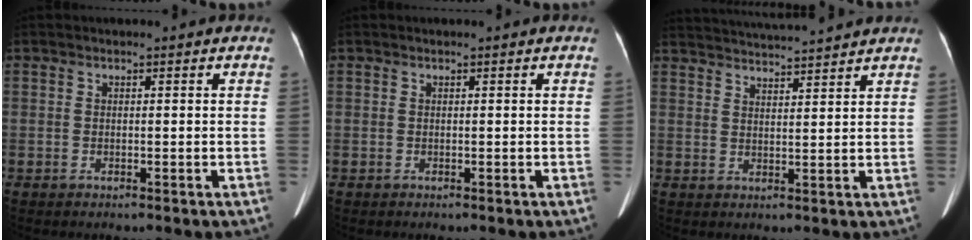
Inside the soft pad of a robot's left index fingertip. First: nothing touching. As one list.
[{"total": 0.0}, {"total": 10.9, "force": [10.4, -0.5, 3.1], "torque": [-0.065, 0.021, 0.154]}]